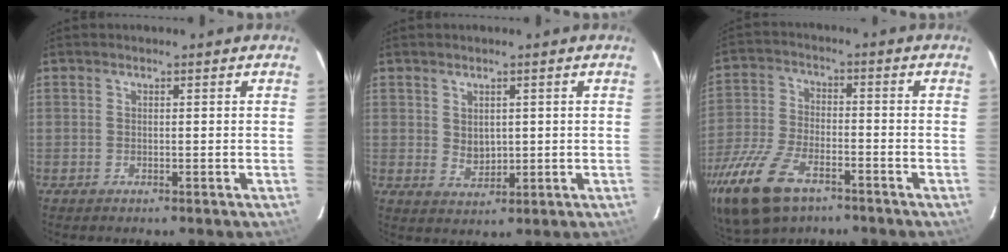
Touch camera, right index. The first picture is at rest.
{"total": 3.5, "force": [0.9, 2.7, 2.1], "torque": [-0.032, 0.000, 0.023]}
{"total": 18.5, "force": [-11.5, 9.1, 11.2], "torque": [-0.274, -0.037, -0.216]}